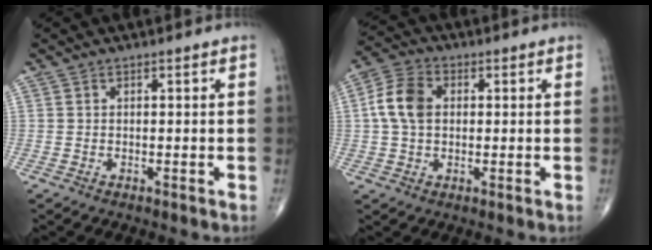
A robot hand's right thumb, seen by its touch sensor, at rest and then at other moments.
{"total": 8.0, "force": [0.9, 5.6, 5.7], "torque": [-0.110, 0.016, 0.010]}